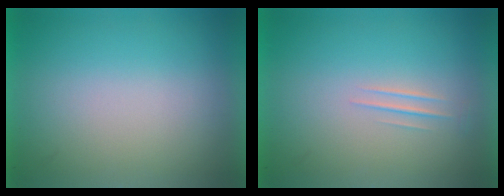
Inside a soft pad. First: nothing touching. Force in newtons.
{"total": 1.1}